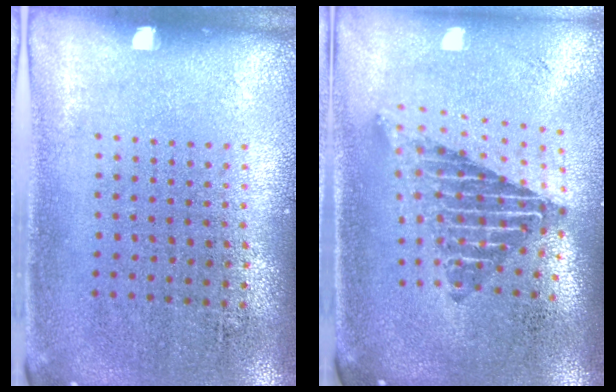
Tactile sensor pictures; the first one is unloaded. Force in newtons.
{"total": 2.1, "press": 1.6, "slide": 1.3}